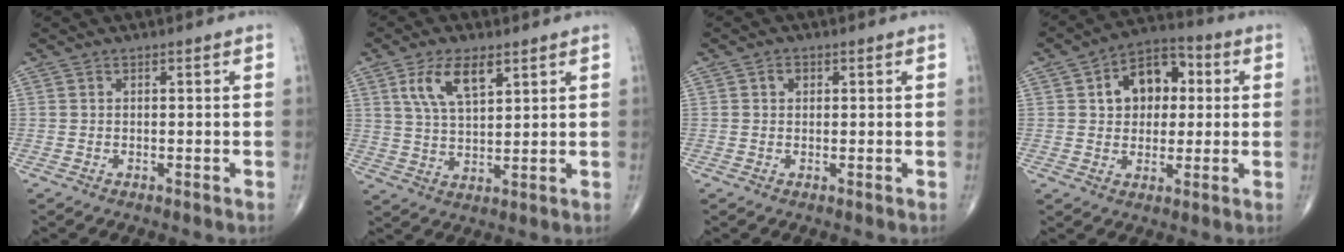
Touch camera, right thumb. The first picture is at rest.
{"total": 8.7, "force": [4.3, 3.8, 6.6], "torque": [-0.115, -0.015, 0.086]}
{"total": 1.4, "force": [0.4, 1.2, 0.6], "torque": [-0.004, 0.001, 0.004]}
{"total": 11.7, "force": [2.5, 8.3, 7.9], "torque": [-0.081, 0.018, 0.031]}